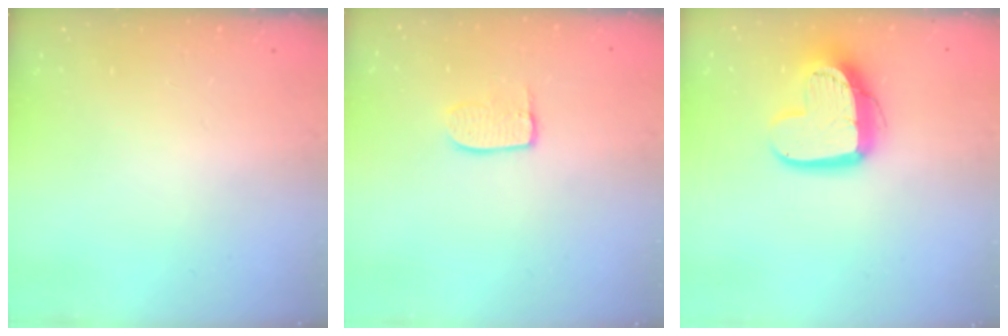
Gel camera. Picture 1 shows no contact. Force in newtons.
{"total": 5.9, "press": 5.9, "slide": 0.2}
{"total": 14.6, "press": 14.6, "slide": 1.1}